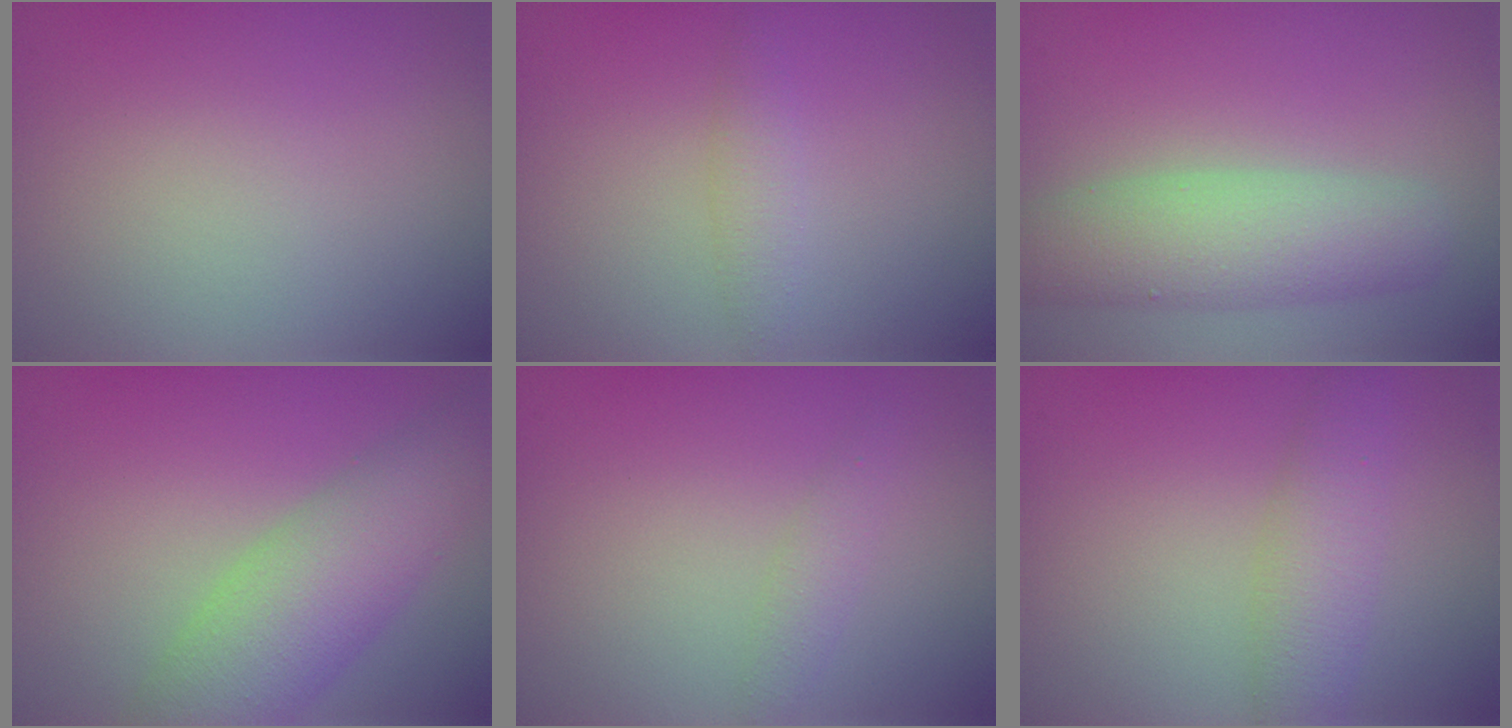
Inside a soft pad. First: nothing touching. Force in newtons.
{"total": 1.5, "press": 1.5, "slide": 0.0}
{"total": 5.6, "press": 5.6, "slide": 0.3}
{"total": 7.0, "press": 7.0, "slide": 0.3}
{"total": 1.4, "press": 1.4, "slide": 0.1}
{"total": 3.5, "press": 3.5, "slide": 0.1}